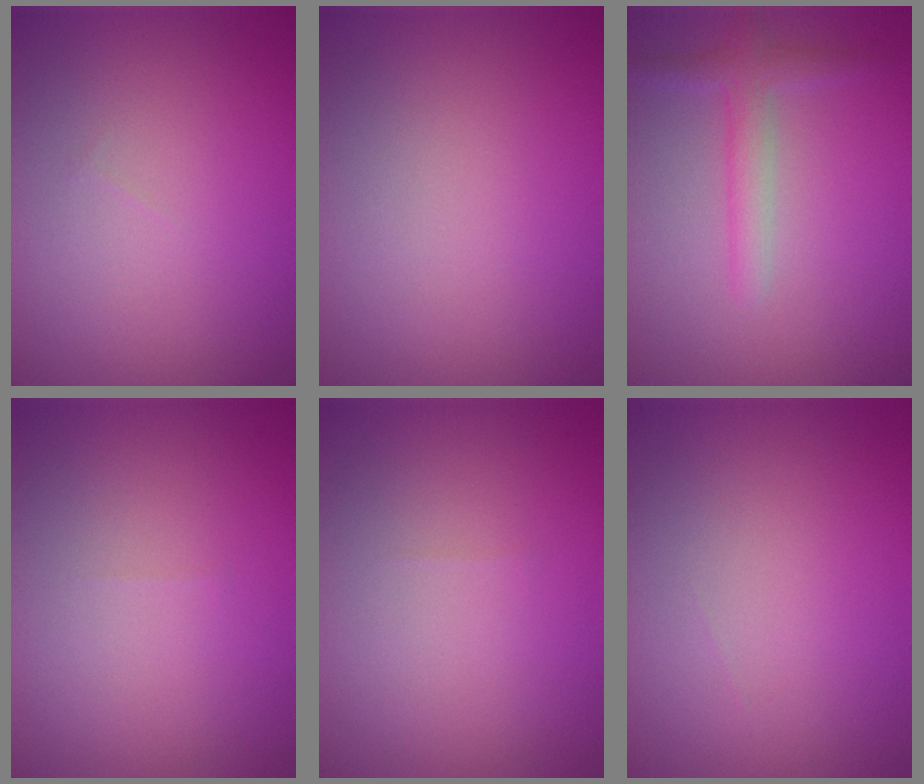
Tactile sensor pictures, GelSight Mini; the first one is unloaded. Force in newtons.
{"total": 0.0}
{"total": 2.4, "press": 2.4, "slide": 0.1}
{"total": 0.0}
{"total": 0.0}
{"total": 0.0}